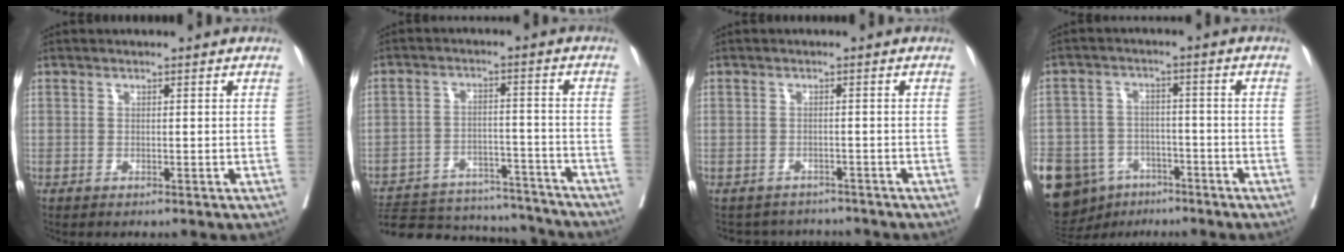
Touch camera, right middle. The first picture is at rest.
{"total": 21.3, "force": [-19.5, 6.0, 6.1], "torque": [-0.124, 0.003, -0.269]}
{"total": 5.3, "force": [-4.8, 2.2, -0.6], "torque": [0.018, 0.011, -0.064]}
{"total": 24.9, "force": [-13.7, 17.3, 11.5], "torque": [-0.355, -0.020, -0.213]}